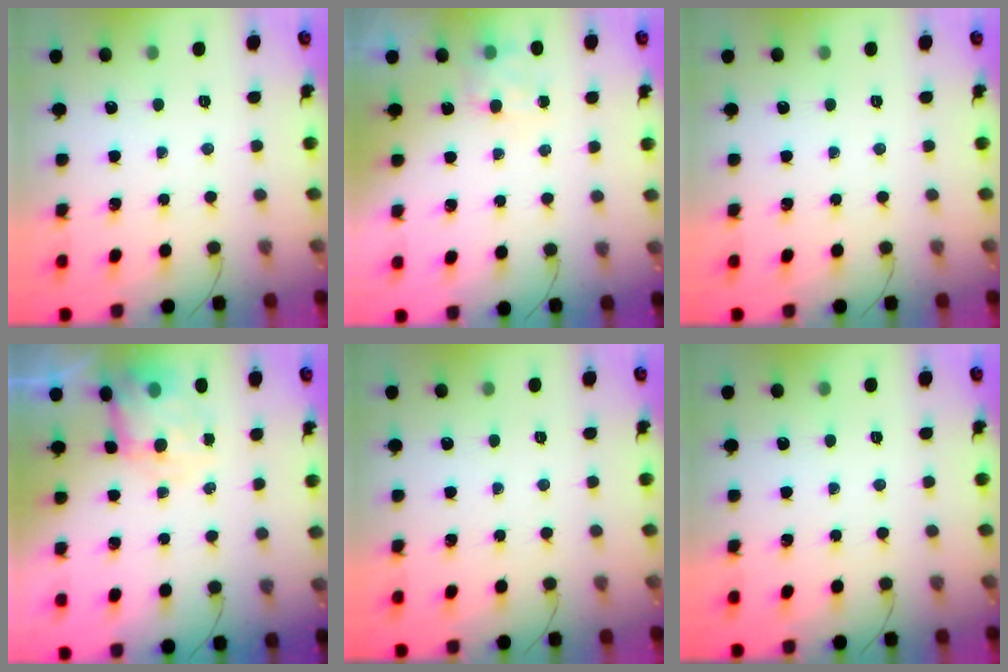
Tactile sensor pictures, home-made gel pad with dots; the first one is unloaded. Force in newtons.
{"total": 7.1, "press": 7.0, "slide": 1.2}
{"total": 0.0}
{"total": 7.5, "press": 7.4, "slide": 1.4}
{"total": 0.0}
{"total": 0.0}